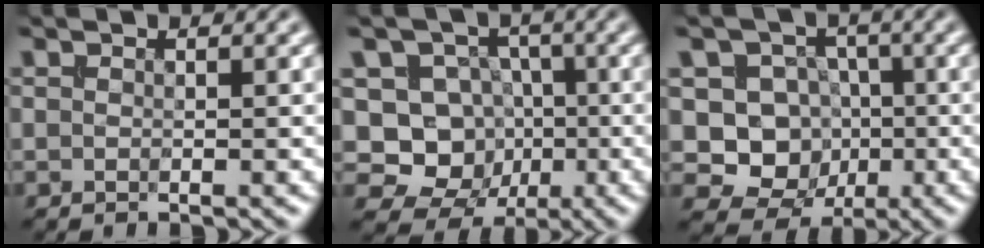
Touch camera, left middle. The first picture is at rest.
{"total": 8.5, "force": [-0.9, 7.9, 3.0], "torque": [-0.043, 0.016, -0.040]}
{"total": 7.0, "force": [-0.5, 6.5, 2.4], "torque": [-0.024, 0.005, -0.031]}